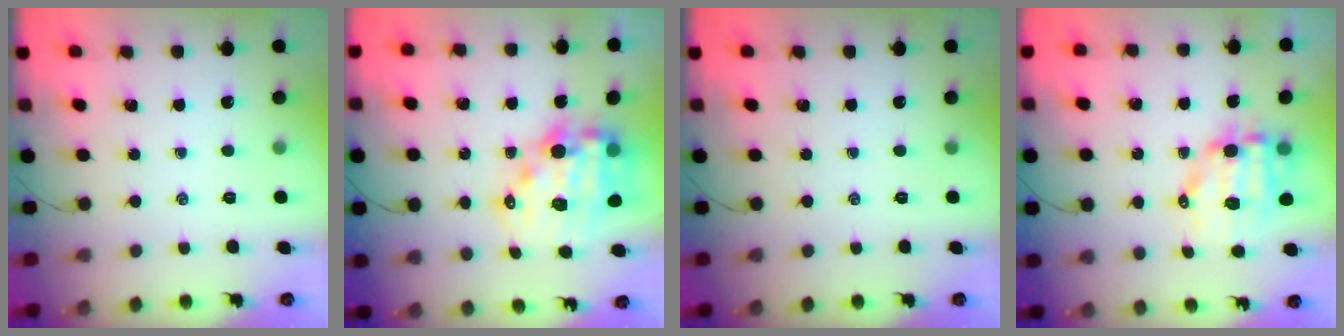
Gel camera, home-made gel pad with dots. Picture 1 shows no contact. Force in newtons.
{"total": 16.2, "press": 15.7, "slide": 4.0}
{"total": 0.0}
{"total": 8.9, "press": 8.6, "slide": 2.1}